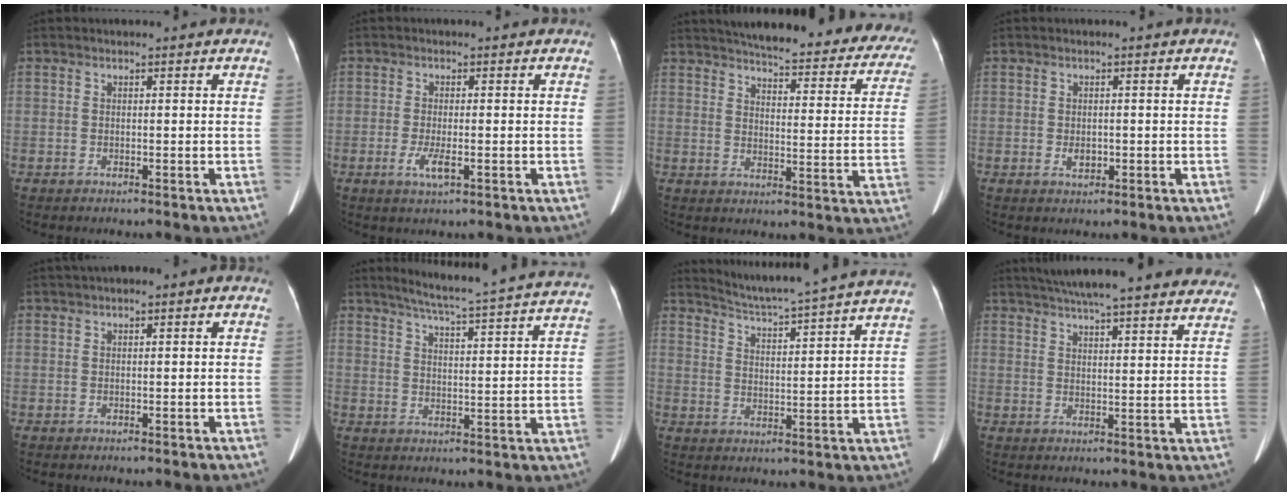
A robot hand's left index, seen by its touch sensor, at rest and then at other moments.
{"total": 2.9, "force": [-1.2, 0.7, 2.5], "torque": [-0.059, -0.008, -0.020]}
{"total": 29.2, "force": [25.6, 6.0, 12.5], "torque": [-0.169, -0.065, 0.287]}
{"total": 1.6, "force": [-0.5, 1.0, 1.1], "torque": [-0.025, -0.004, -0.005]}
{"total": 1.9, "force": [0.4, 0.6, 1.8], "torque": [-0.036, 0.012, 0.005]}
{"total": 21.5, "force": [19.6, -0.8, 8.8], "torque": [-0.139, -0.036, 0.245]}
{"total": 16.4, "force": [15.1, -1.5, 6.2], "torque": [-0.110, -0.025, 0.203]}
{"total": 25.2, "force": [22.0, 3.2, 11.8], "torque": [-0.188, -0.003, 0.272]}